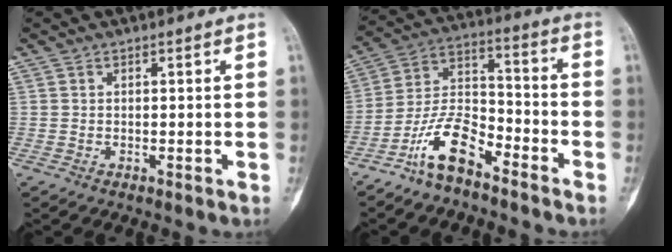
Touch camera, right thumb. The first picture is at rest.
{"total": 11.1, "force": [-7.7, 4.4, 6.8], "torque": [-0.131, 0.070, -0.152]}